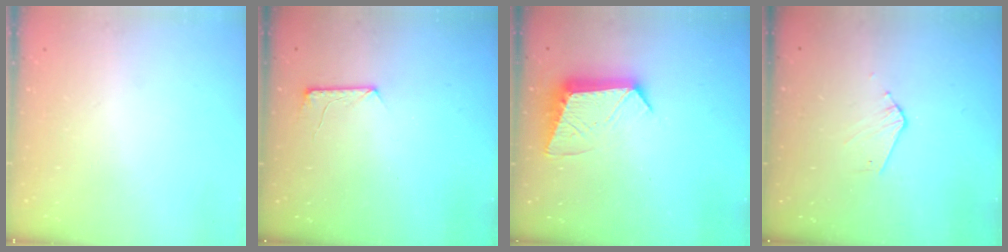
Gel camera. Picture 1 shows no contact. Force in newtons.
{"total": 7.1, "press": 7.0, "slide": 0.6}
{"total": 11.5, "press": 11.5, "slide": 0.7}
{"total": 4.2, "press": 4.2, "slide": 0.4}